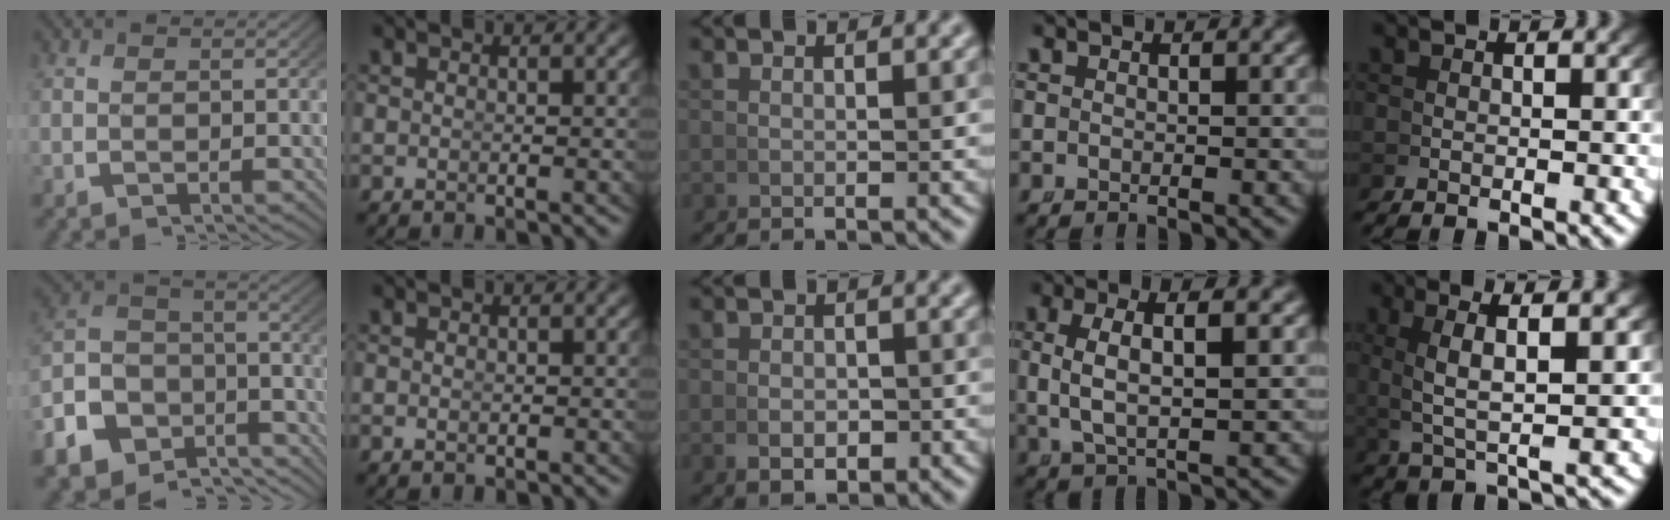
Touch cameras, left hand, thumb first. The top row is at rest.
{"thumb": {"total": 12.3, "force": [-3.9, 8.6, 7.8], "torque": [-0.166, -0.035, -0.058]}, "index": {"total": 0.5, "force": [-0.3, 0.2, 0.4], "torque": [-0.012, -0.011, 0.002]}, "middle": {"total": 2.3, "force": [-0.6, 1.4, 1.7], "torque": [-0.030, -0.009, -0.002]}, "ring": {"total": 5.0, "force": [0.9, 1.9, 4.5], "torque": [-0.099, -0.003, 0.029]}, "little": {"total": 5.3, "force": [2.2, 0.6, 4.8], "torque": [-0.082, 0.012, 0.046]}}